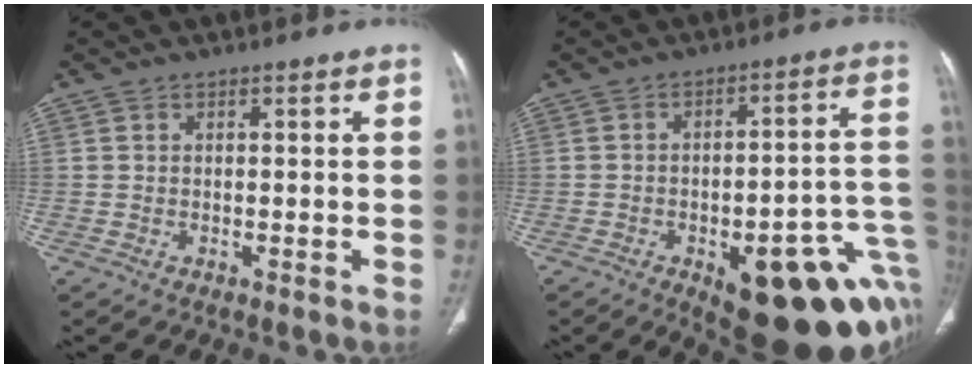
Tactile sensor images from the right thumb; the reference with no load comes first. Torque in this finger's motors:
{"motor_torque": [3.19, 1.82, 1.29, -1.48, 0.09]}